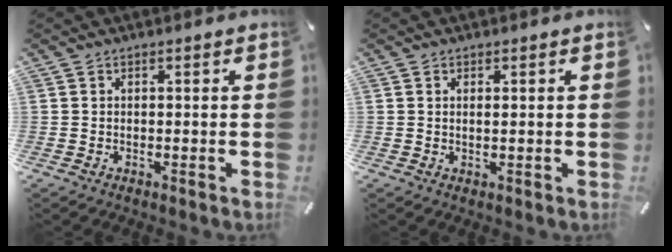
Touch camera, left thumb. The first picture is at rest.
{"total": 0.7, "force": [0.4, 0.0, 0.6], "torque": [-0.013, 0.000, 0.006]}